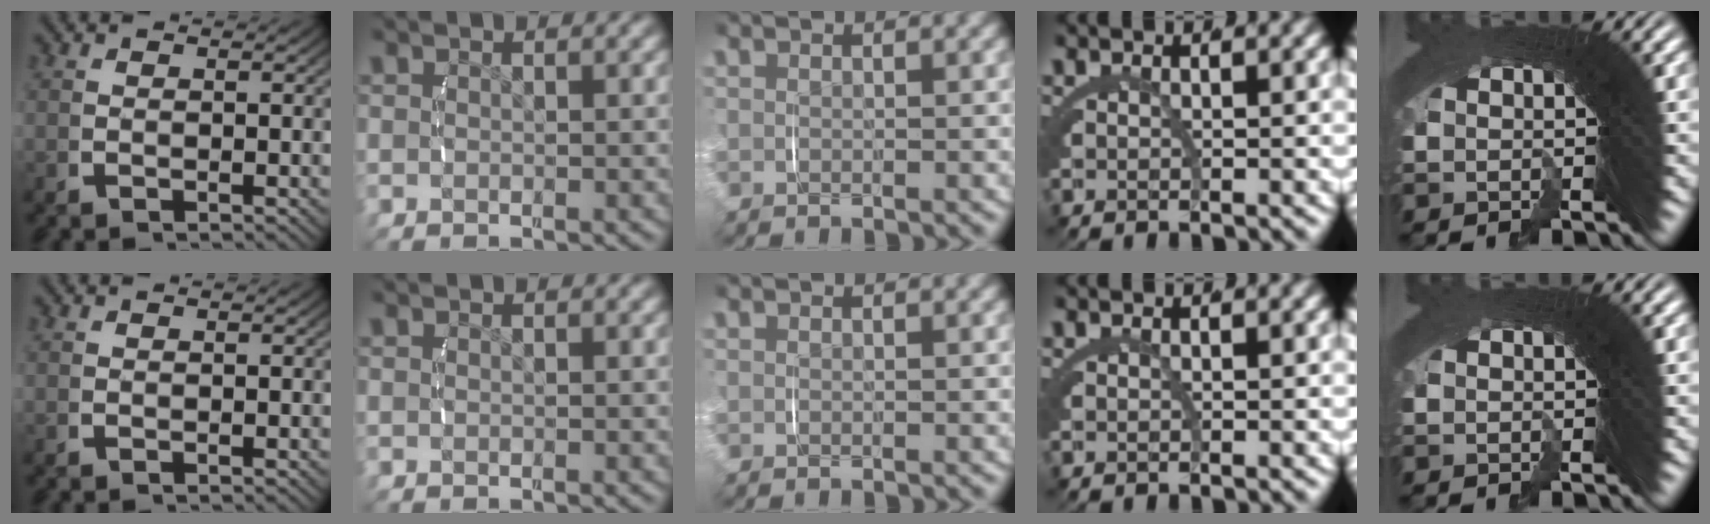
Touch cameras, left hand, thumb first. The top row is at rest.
{}